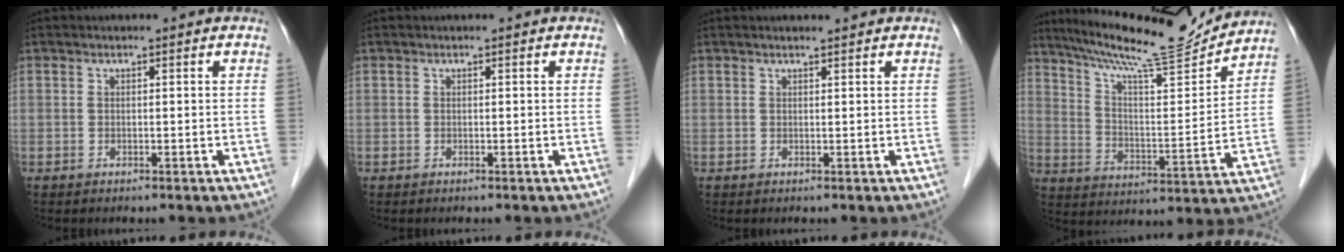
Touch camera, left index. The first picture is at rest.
{"total": 0.0}
{"total": 1.4, "force": [1.3, -0.1, 0.5], "torque": [-0.008, 0.007, 0.022]}
{"total": 18.0, "force": [16.6, 0.3, 6.9], "torque": [-0.123, -0.015, 0.260]}